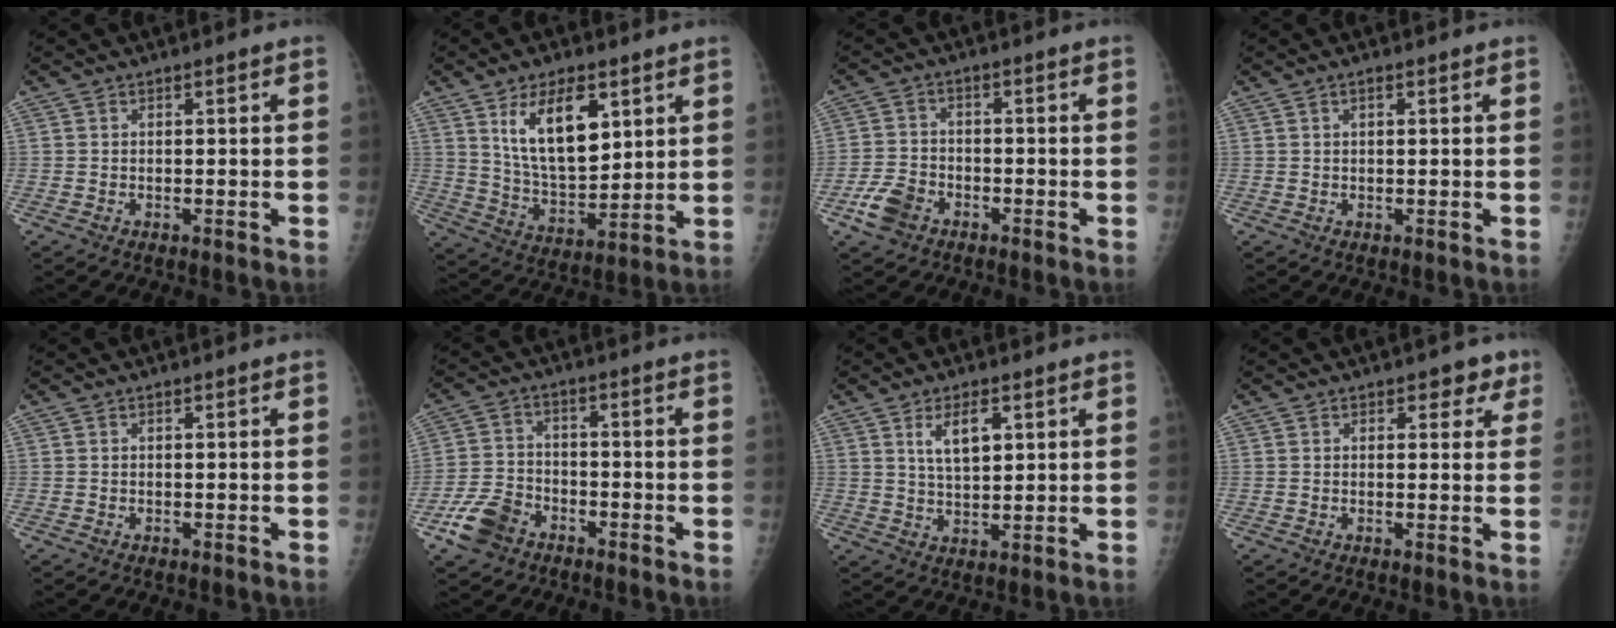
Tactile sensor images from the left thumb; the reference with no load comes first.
{"total": 14.1, "force": [6.1, 6.9, 10.6], "torque": [-0.150, -0.038, 0.124]}
{"total": 6.1, "force": [-3.3, 4.1, 3.0], "torque": [-0.057, 0.014, -0.061]}
{"total": 1.0, "force": [0.5, 0.4, 0.8], "torque": [-0.010, 0.001, 0.007]}
{"total": 0.0}
{"total": 8.0, "force": [-4.8, 5.3, 3.7], "torque": [-0.069, 0.021, -0.091]}
{"total": 6.2, "force": [2.6, 2.8, 4.9], "torque": [-0.078, -0.016, 0.053]}
{"total": 3.3, "force": [2.0, 2.1, 1.7], "torque": [0.012, -0.005, 0.018]}